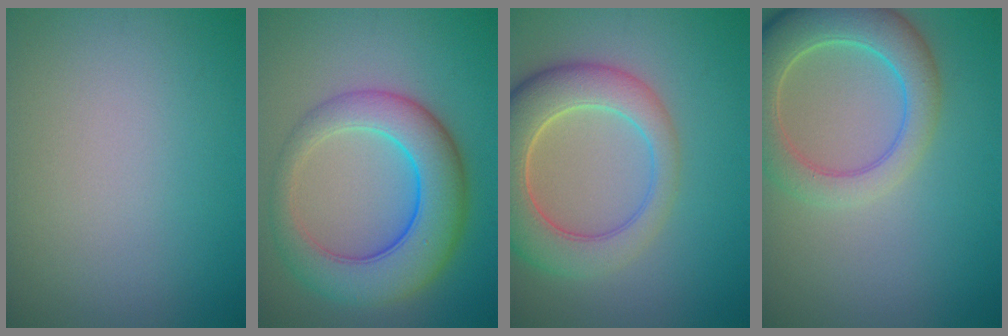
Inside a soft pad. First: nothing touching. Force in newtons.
{"total": 8.2, "press": 8.2, "slide": 0.1}
{"total": 7.8, "press": 7.8, "slide": 1.0}
{"total": 6.5, "press": 6.5, "slide": 0.7}